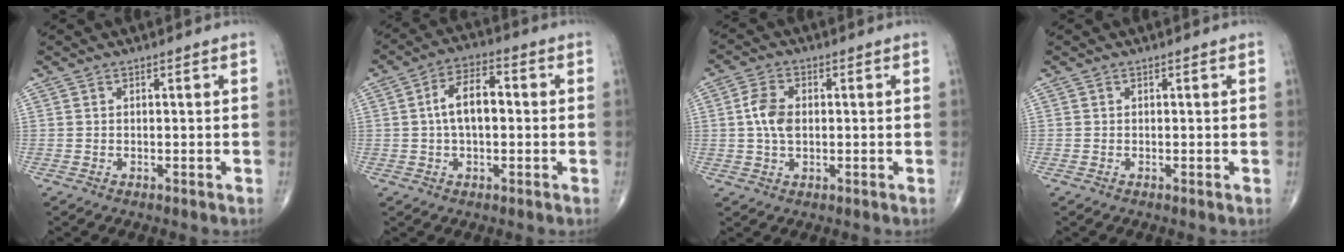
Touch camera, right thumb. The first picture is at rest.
{"total": 8.1, "force": [0.4, 4.3, 6.8], "torque": [-0.115, 0.021, -0.003]}
{"total": 5.6, "force": [0.4, 3.4, 4.3], "torque": [-0.088, 0.005, 0.003]}
{"total": 0.0}